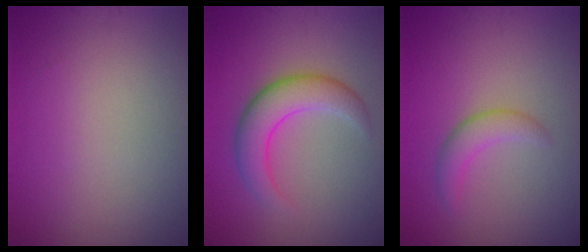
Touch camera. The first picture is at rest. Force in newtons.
{"total": 4.3, "press": 4.3, "slide": 0.2}
{"total": 1.9, "press": 1.9, "slide": 0.1}